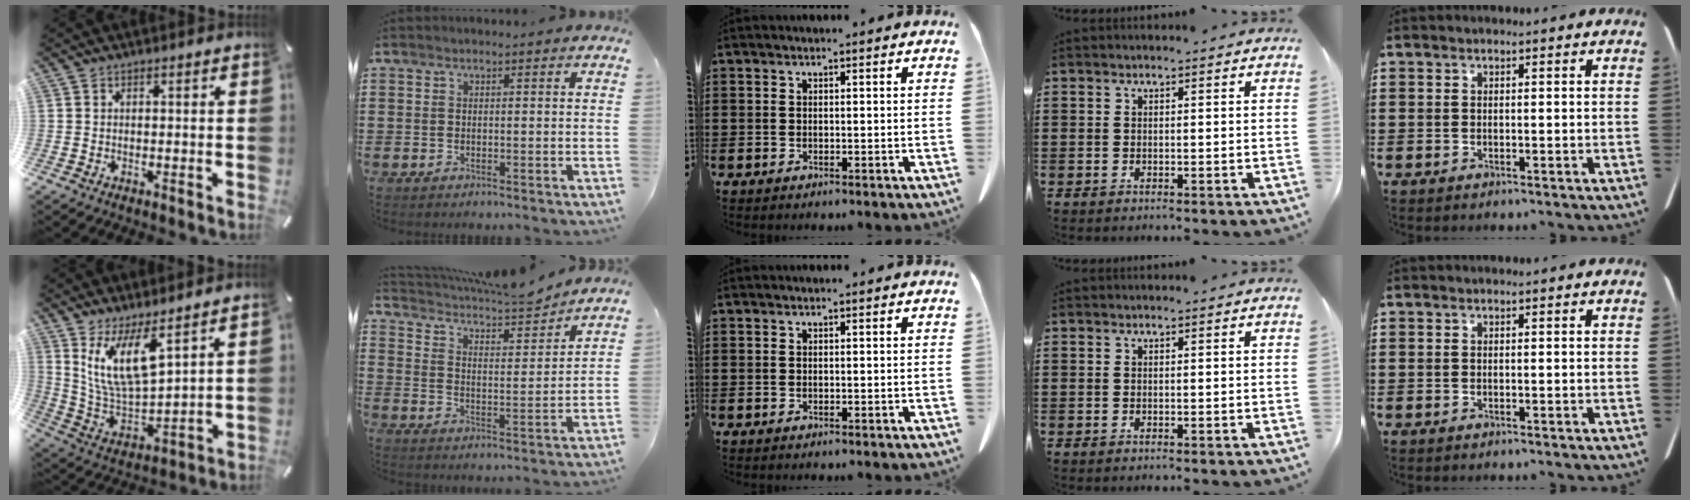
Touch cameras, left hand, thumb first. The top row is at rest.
{"thumb": {"total": 14.2, "force": [8.6, 5.3, 9.9], "torque": [-0.230, -0.040, 0.153]}, "index": {"total": 5.3, "force": [5.0, 0.6, 1.7], "torque": [-0.059, -0.033, 0.080]}}